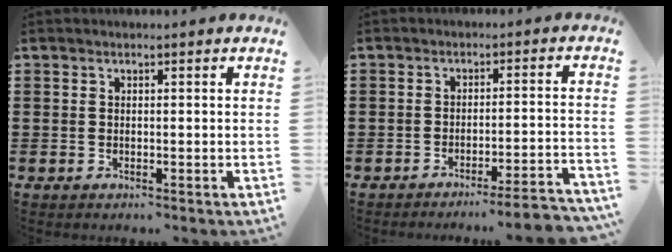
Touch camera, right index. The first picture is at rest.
{"total": 4.0, "force": [-3.7, -0.4, 1.6], "torque": [-0.027, -0.012, -0.072]}